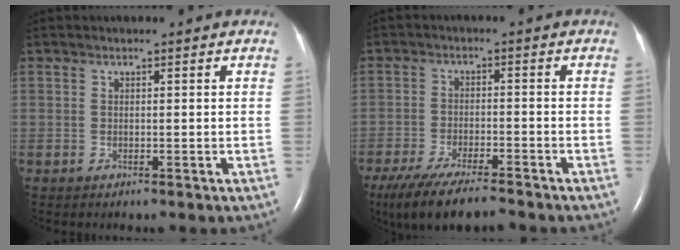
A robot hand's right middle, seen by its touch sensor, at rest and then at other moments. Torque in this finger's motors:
{"motor_torque": [1.05, -1.04, 0.20, 0.12]}